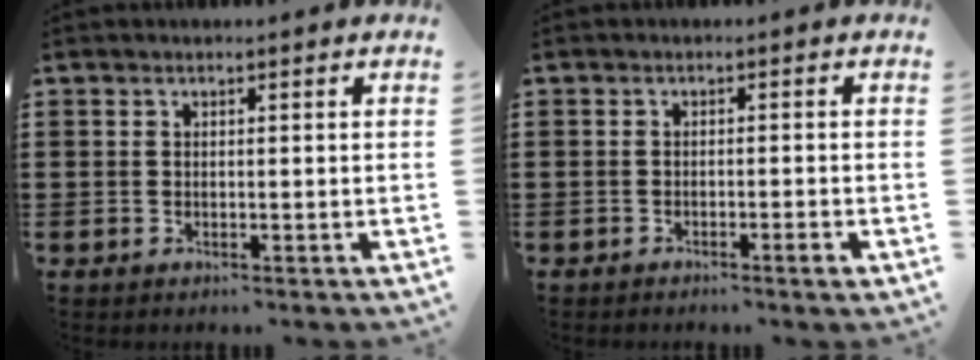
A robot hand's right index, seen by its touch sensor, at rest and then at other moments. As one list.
[{"total": 1.6, "force": [-1.1, 0.0, 1.2], "torque": [-0.019, -0.005, -0.019]}]